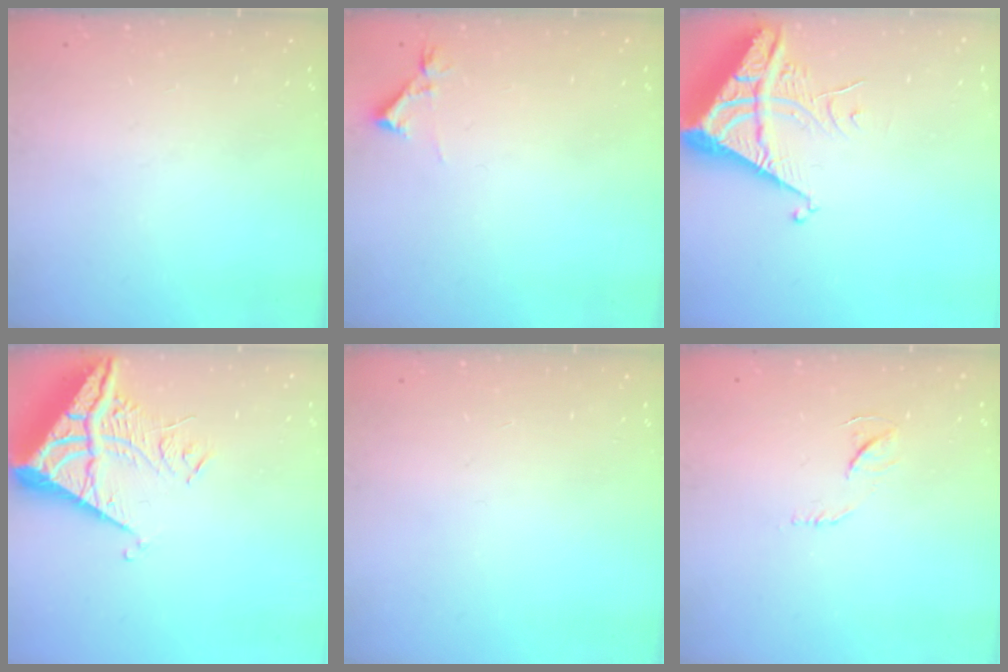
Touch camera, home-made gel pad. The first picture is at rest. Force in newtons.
{"total": 3.4, "press": 3.3, "slide": 0.7}
{"total": 6.6, "press": 6.6, "slide": 0.6}
{"total": 8.8, "press": 8.7, "slide": 0.8}
{"total": 0.0}
{"total": 6.1, "press": 6.1, "slide": 0.3}